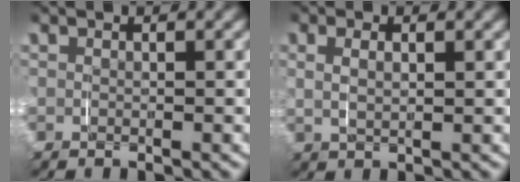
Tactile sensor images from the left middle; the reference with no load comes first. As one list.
[{"total": 2.2, "force": [0.8, 1.1, 1.7], "torque": [-0.038, -0.001, 0.019]}]